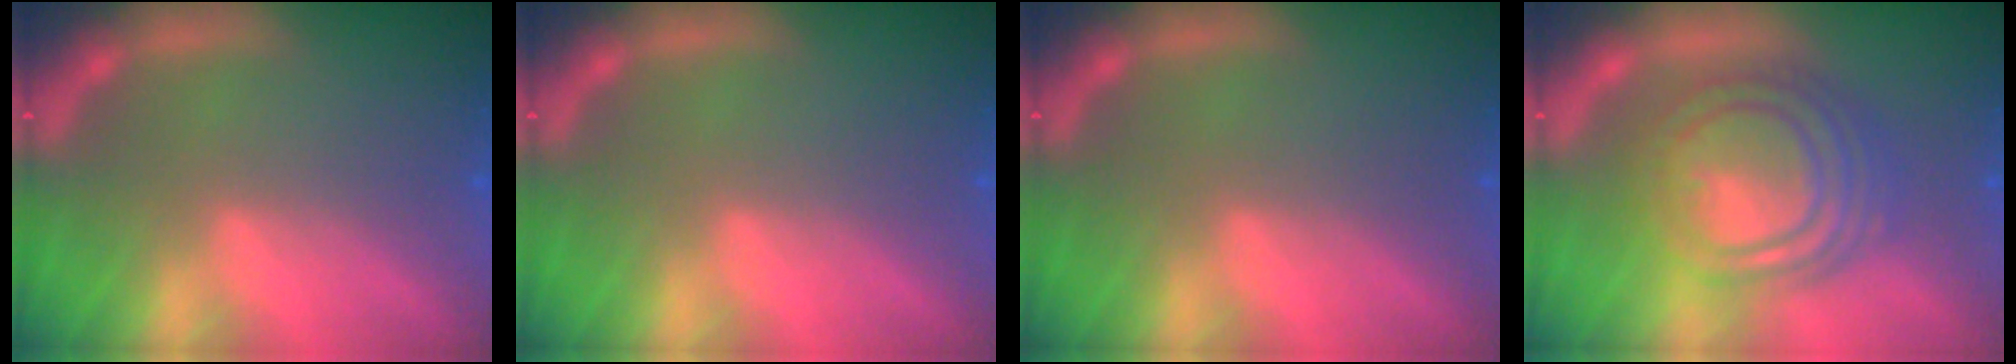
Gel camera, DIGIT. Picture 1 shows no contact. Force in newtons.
{"total": 0.0}
{"total": 0.0}
{"total": 10.0}